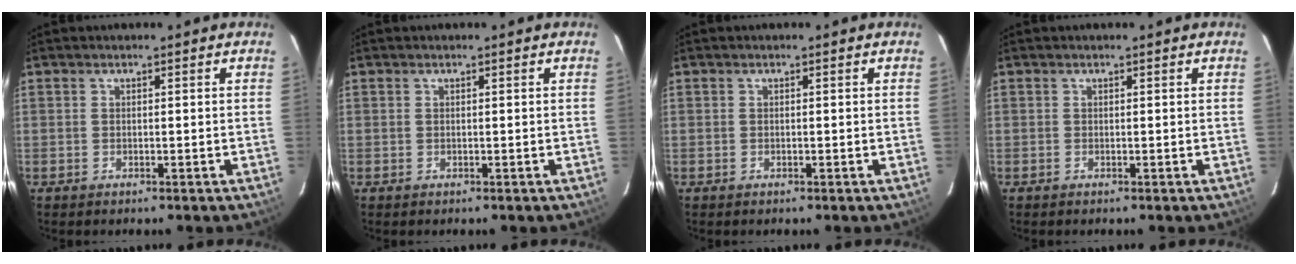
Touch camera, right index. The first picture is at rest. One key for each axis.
{"total": 0.0}
{"total": 0.0}
{"total": 0.0}